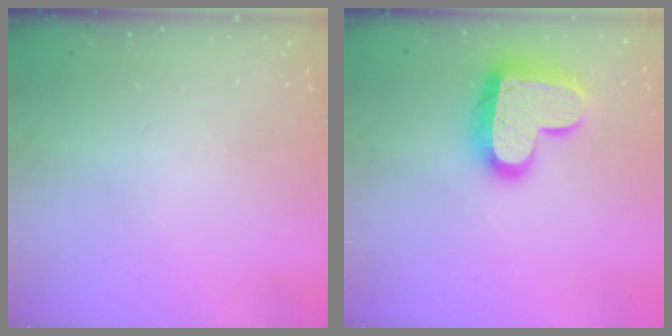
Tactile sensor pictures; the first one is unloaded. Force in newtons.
{"total": 18.3, "press": 18.2, "slide": 1.2}